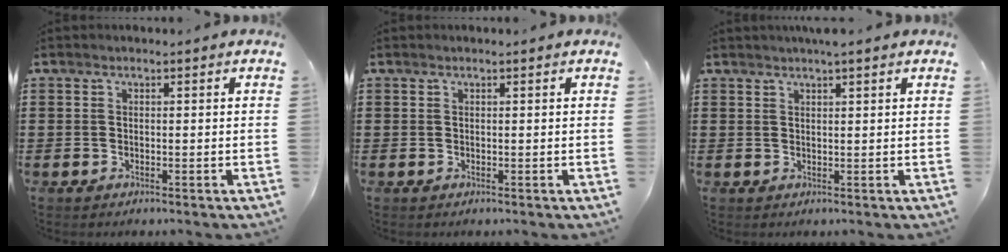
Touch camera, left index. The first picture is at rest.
{"total": 0.0}
{"total": 1.9, "force": [1.5, 0.0, 1.1], "torque": [-0.024, 0.001, 0.028]}